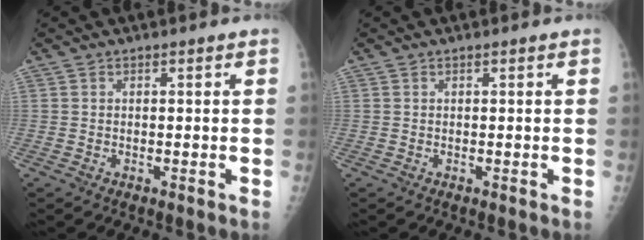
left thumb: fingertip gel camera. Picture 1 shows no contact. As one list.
[{"total": 0.0}]